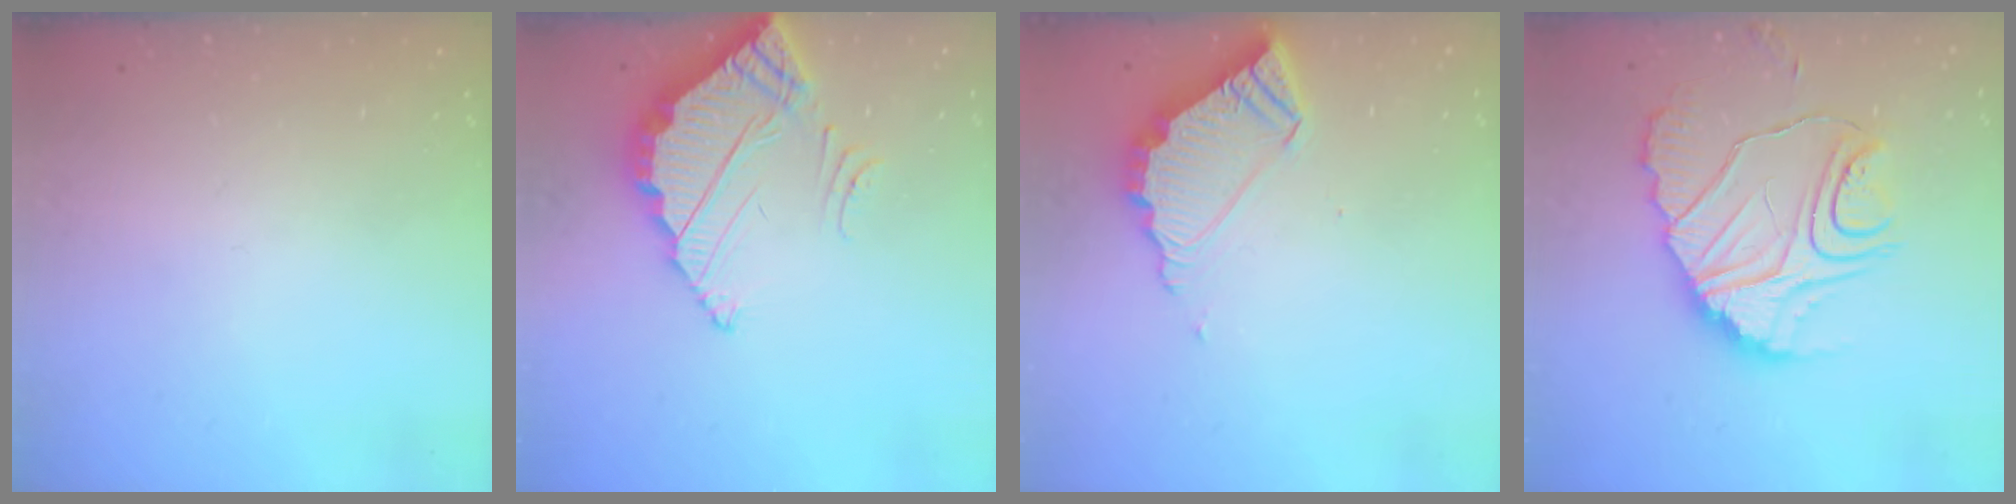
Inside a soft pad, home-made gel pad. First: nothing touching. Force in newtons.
{"total": 3.9, "press": 3.8, "slide": 0.3}
{"total": 7.8, "press": 7.8, "slide": 0.4}
{"total": 14.2, "press": 14.1, "slide": 0.8}